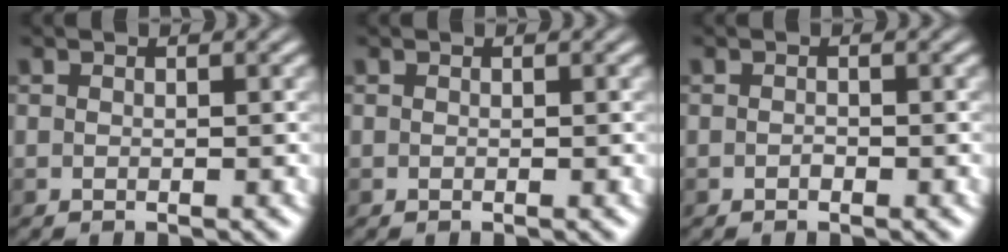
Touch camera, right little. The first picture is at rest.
{"total": 0.0}
{"total": 0.5, "force": [-0.5, 0.1, 0.0], "torque": [0.002, 0.000, -0.010]}